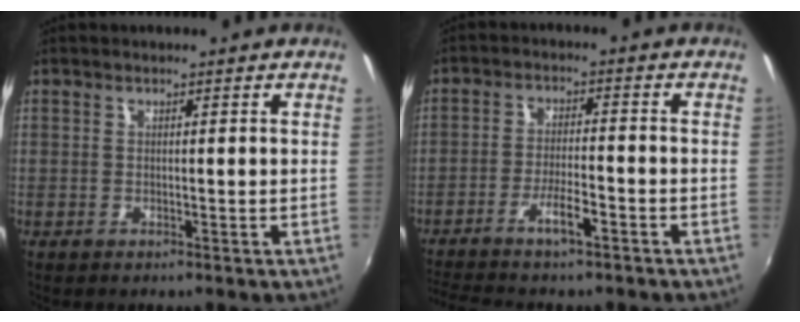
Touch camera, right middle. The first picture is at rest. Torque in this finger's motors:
{"motor_torque": [1.07, -1.07, 0.31, 0.07]}